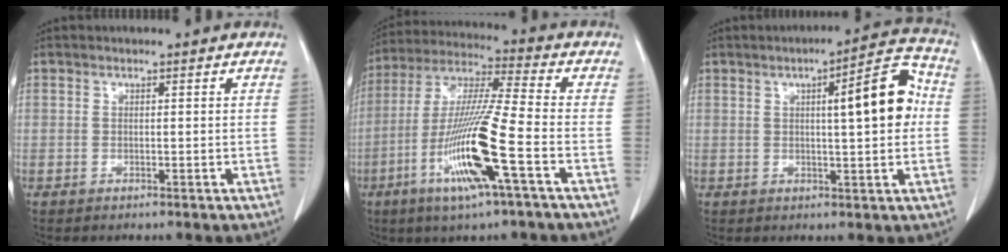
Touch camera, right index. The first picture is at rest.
{"total": 15.6, "force": [-5.8, -0.3, 14.5], "torque": [-0.297, -0.018, -0.113]}
{"total": 9.9, "force": [1.3, 1.7, 9.7], "torque": [-0.128, 0.022, 0.014]}